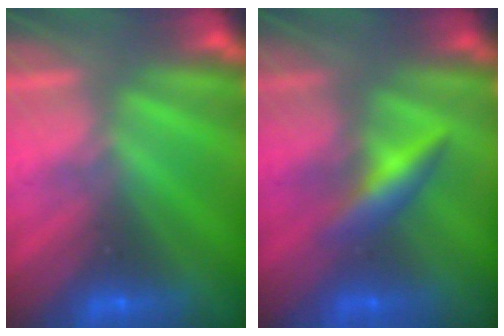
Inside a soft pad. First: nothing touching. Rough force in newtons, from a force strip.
{"total": 2.5}